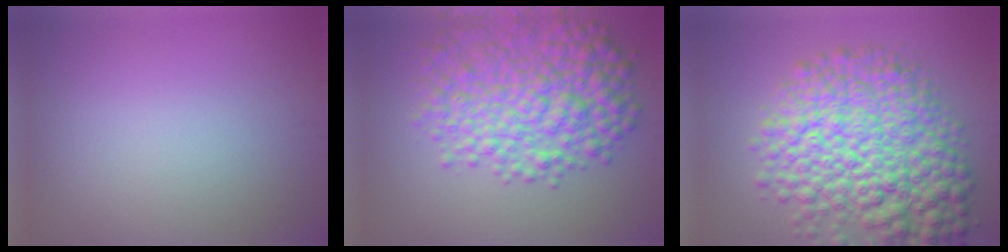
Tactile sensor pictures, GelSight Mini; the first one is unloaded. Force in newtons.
{"total": 8.2, "press": 8.2, "slide": 0.2}
{"total": 11.6, "press": 11.6, "slide": 0.4}